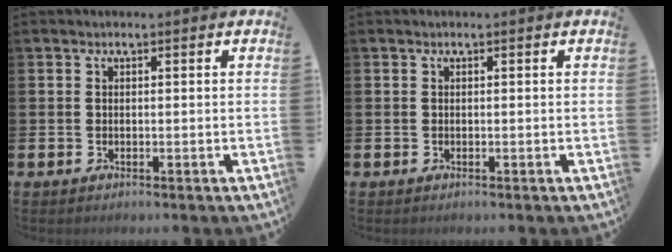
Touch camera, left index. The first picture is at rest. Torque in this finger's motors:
{"motor_torque": [0.00, 0.00, 0.00, 0.00]}